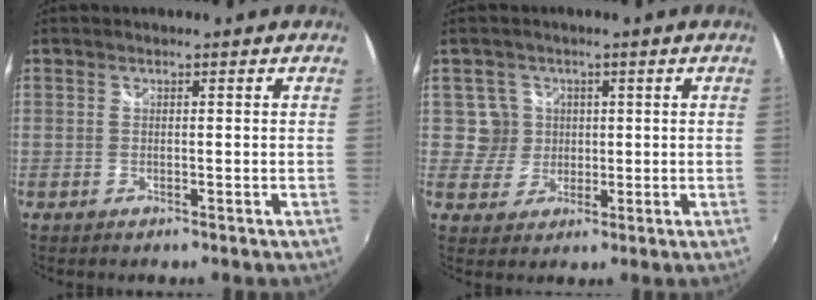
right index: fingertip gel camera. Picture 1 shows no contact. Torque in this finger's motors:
{"motor_torque": [-0.31, 0.17, 0.03, 0.00]}